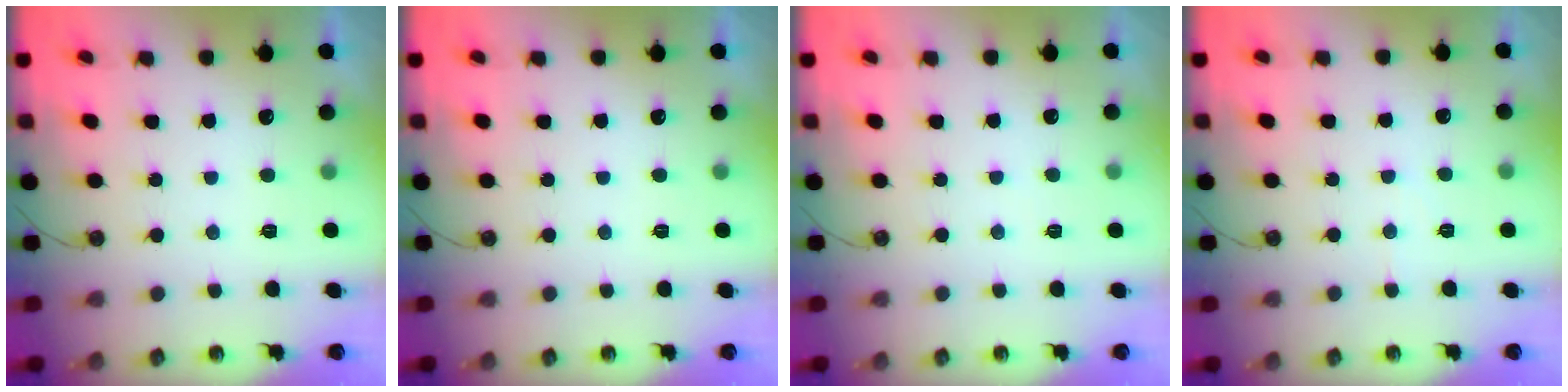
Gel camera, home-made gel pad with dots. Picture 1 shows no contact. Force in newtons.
{"total": 0.0}
{"total": 1.4, "press": 1.3, "slide": 0.3}
{"total": 3.8, "press": 3.8, "slide": 0.7}